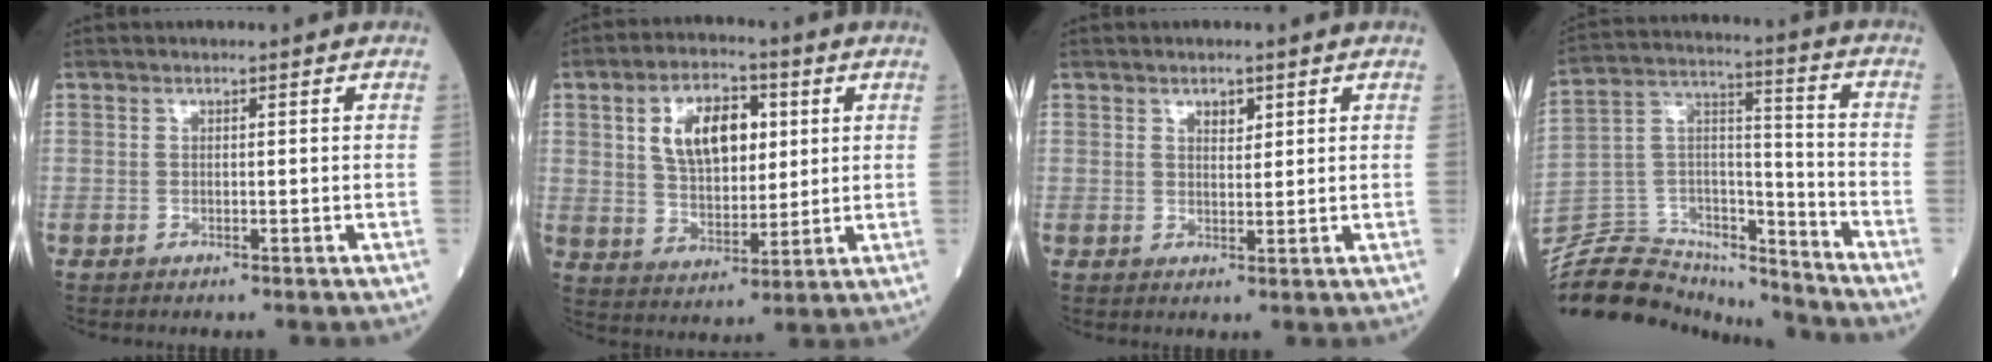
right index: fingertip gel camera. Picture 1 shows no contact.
{"total": 10.8, "force": [3.2, 5.6, 8.6], "torque": [-0.159, 0.016, 0.059]}
{"total": 1.9, "force": [1.1, 1.0, 1.1], "torque": [-0.015, -0.002, 0.019]}
{"total": 20.4, "force": [-19.5, 4.4, 4.0], "torque": [-0.089, 0.051, -0.323]}